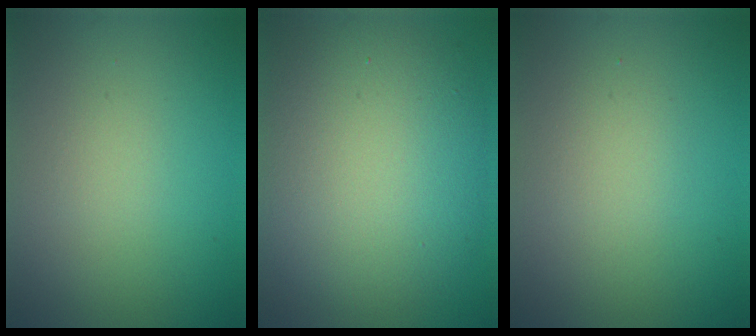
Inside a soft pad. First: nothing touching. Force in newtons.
{"total": 10.4, "press": 10.3, "slide": 0.9}
{"total": 1.6, "press": 1.6, "slide": 0.3}